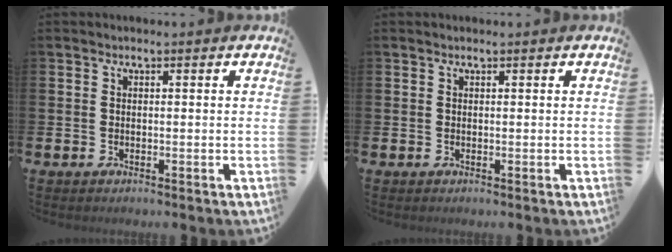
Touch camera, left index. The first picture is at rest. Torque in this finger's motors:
{"motor_torque": [-0.10, -0.04, -0.25, -0.01]}